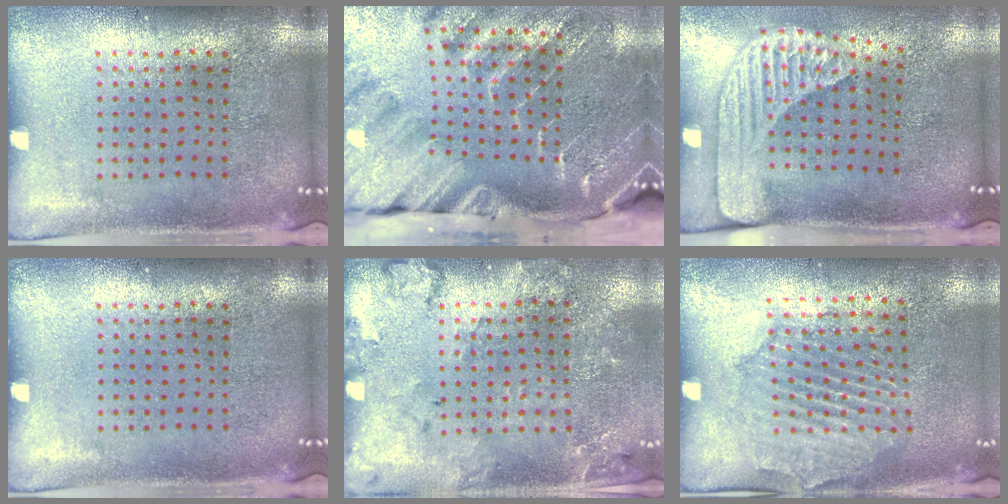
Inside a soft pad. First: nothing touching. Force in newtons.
{"total": 4.6, "press": 3.4, "slide": 3.1}
{"total": 2.3, "press": 1.7, "slide": 1.5}
{"total": 0.0}
{"total": 1.8, "press": 1.7, "slide": 0.4}
{"total": 1.6, "press": 1.6, "slide": 0.2}